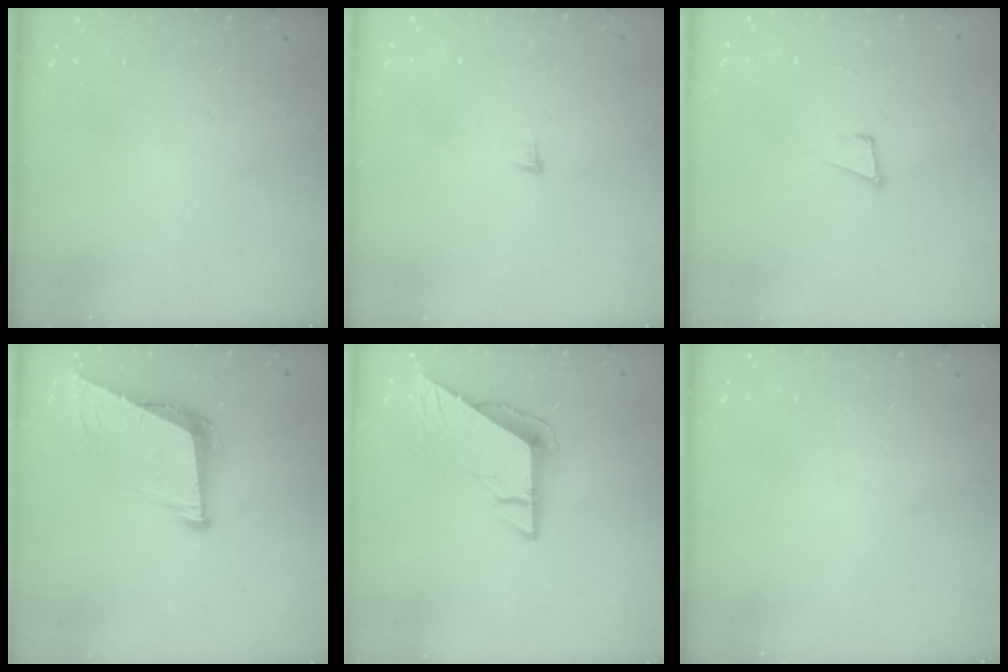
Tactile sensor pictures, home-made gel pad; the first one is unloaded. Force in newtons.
{"total": 5.4, "press": 5.3, "slide": 1.0}
{"total": 3.9, "press": 2.7, "slide": 2.9}
{"total": 9.1, "press": 8.7, "slide": 2.6}
{"total": 8.6, "press": 8.5, "slide": 0.9}
{"total": 0.0}